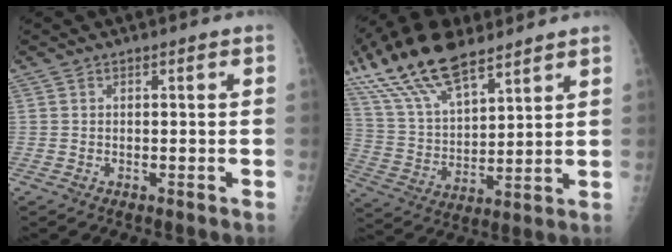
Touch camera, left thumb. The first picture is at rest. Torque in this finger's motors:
{"motor_torque": [0.45, 0.39, 1.22, -1.56, 0.40]}